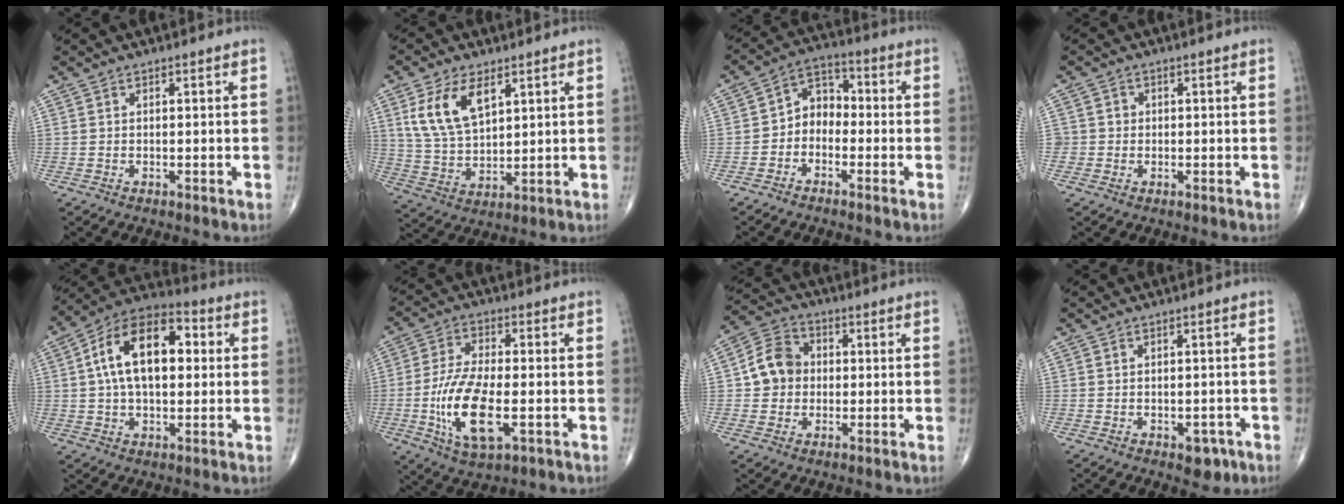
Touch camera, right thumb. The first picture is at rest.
{"total": 11.3, "force": [5.0, 6.0, 8.2], "torque": [-0.148, -0.018, 0.105]}
{"total": 6.3, "force": [-1.7, 4.9, 3.6], "torque": [-0.032, 0.036, -0.049]}
{"total": 2.0, "force": [-0.2, 2.0, 0.0], "torque": [0.018, 0.009, -0.006]}
{"total": 17.3, "force": [2.9, 9.8, 13.9], "torque": [-0.218, 0.028, 0.041]}
{"total": 13.9, "force": [-3.3, 5.8, 12.2], "torque": [-0.244, 0.001, -0.056]}
{"total": 8.3, "force": [0.1, 7.2, 4.1], "torque": [-0.055, 0.021, -0.011]}
{"total": 3.5, "force": [-1.7, 2.2, 2.2], "torque": [-0.009, 0.008, -0.018]}